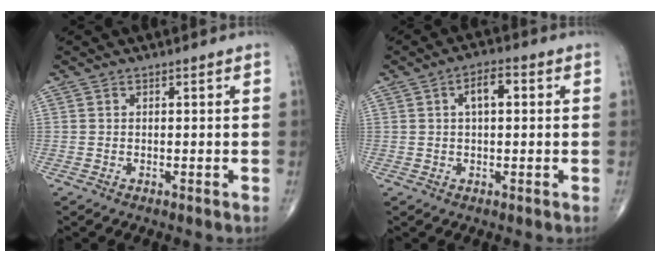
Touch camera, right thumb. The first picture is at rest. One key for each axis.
{"total": 4.8, "fx": 1.1, "fy": 2.2, "fz": 4.1, "tx": -0.063, "ty": 0.009, "tz": 0.014}